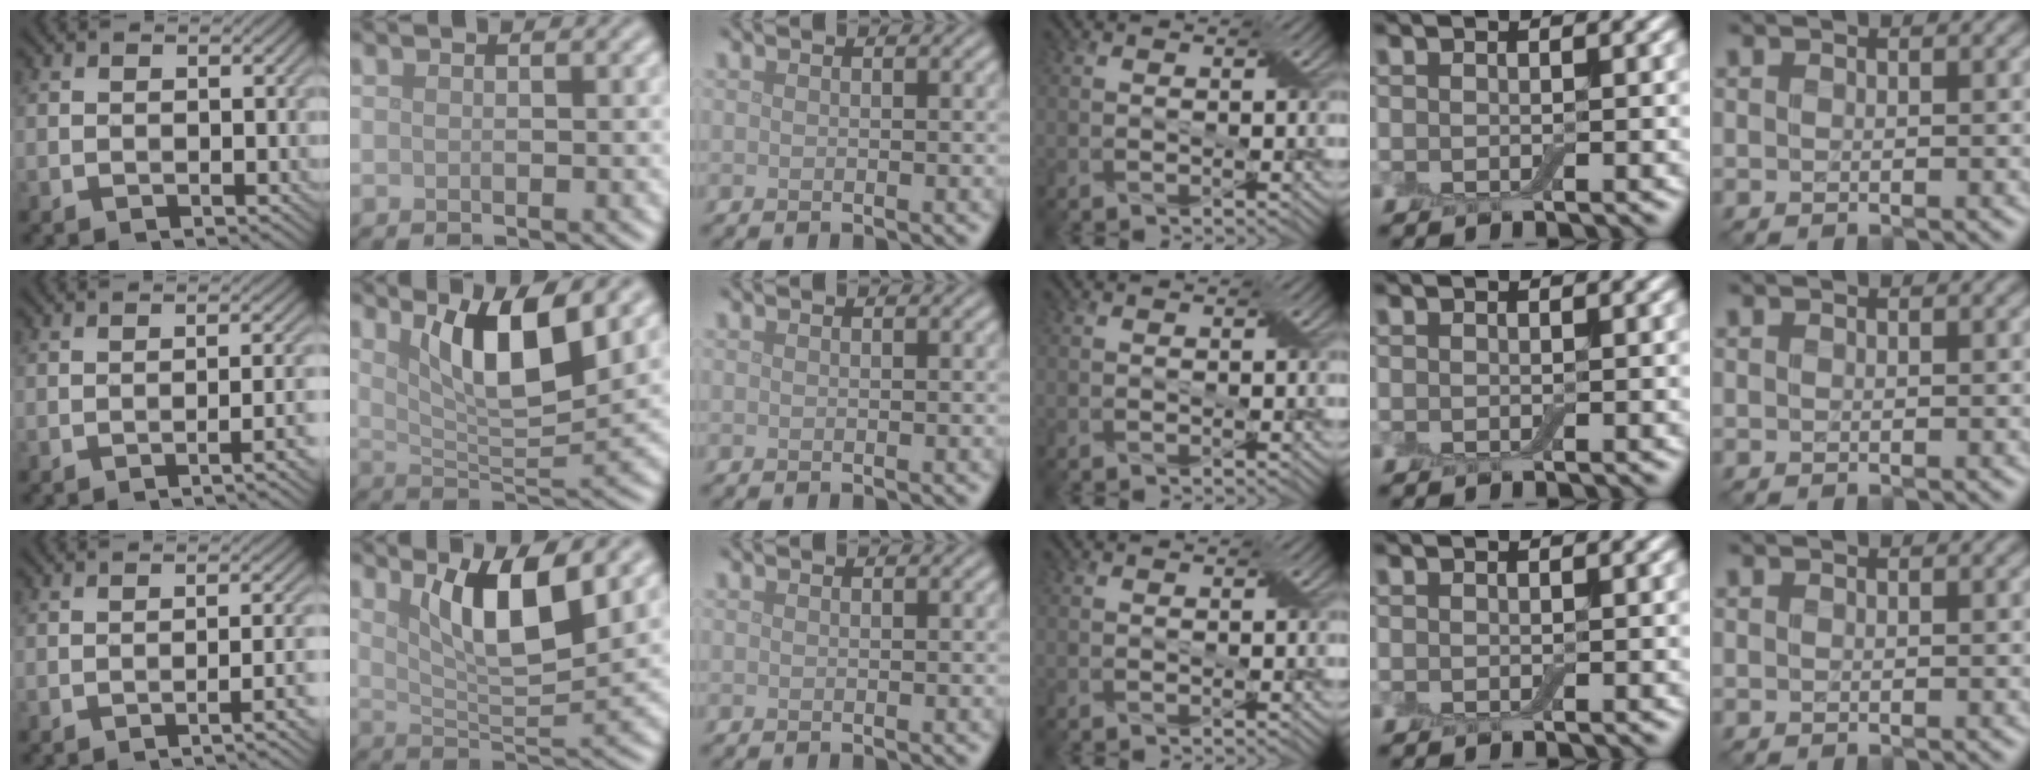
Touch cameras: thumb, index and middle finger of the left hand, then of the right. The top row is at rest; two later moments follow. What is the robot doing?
{"motion": "wrap", "object": "cling film"}